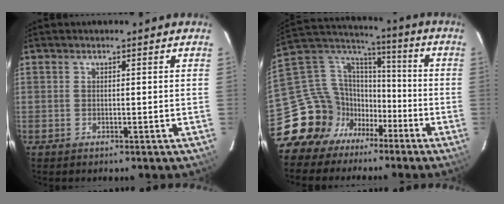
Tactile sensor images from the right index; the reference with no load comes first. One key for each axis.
{"total": 16.7, "fx": -10.2, "fy": 12.5, "fz": 4.5, "tx": -0.102, "ty": 0.057, "tz": -0.180}